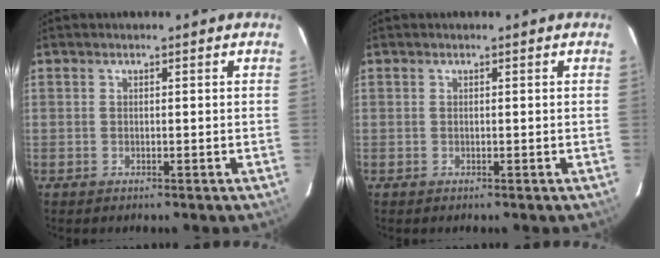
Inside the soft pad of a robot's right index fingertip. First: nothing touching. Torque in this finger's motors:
{"motor_torque": [-0.13, 0.07, 0.13, 0.00]}